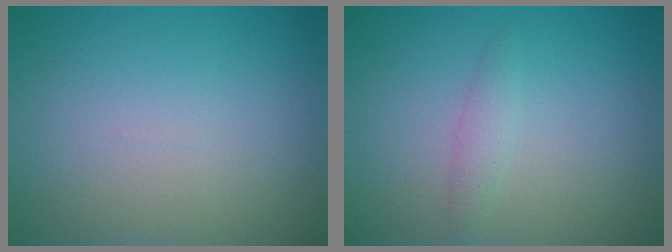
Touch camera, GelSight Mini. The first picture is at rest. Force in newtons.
{"total": 1.2, "press": 1.2, "slide": 0.0}